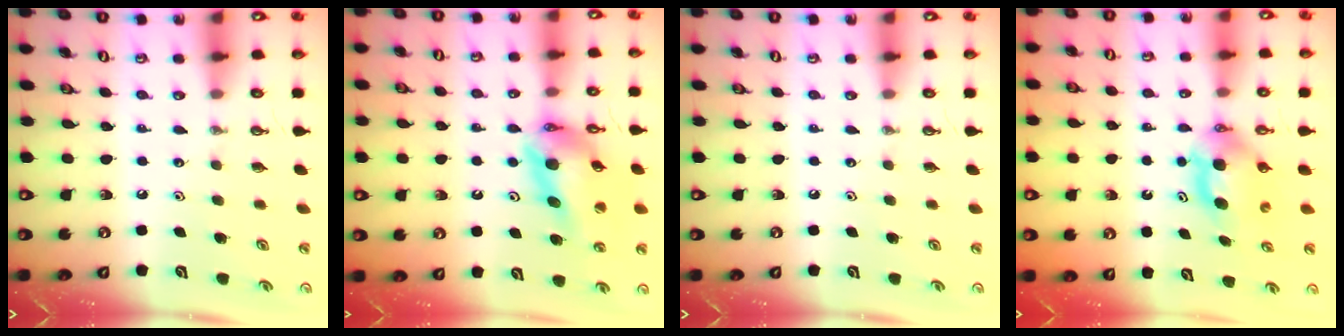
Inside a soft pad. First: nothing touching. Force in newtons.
{"total": 13.9, "press": 13.8, "slide": 1.4}
{"total": 0.0}
{"total": 6.5, "press": 6.0, "slide": 2.5}